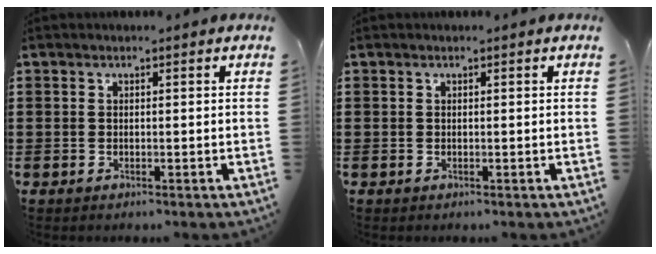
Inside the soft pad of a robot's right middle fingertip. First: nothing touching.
{"total": 0.0}